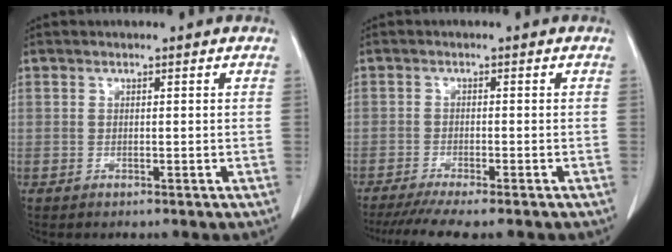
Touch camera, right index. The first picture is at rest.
{"total": 7.6, "force": [-6.2, 0.6, 4.2], "torque": [-0.060, -0.014, -0.100]}